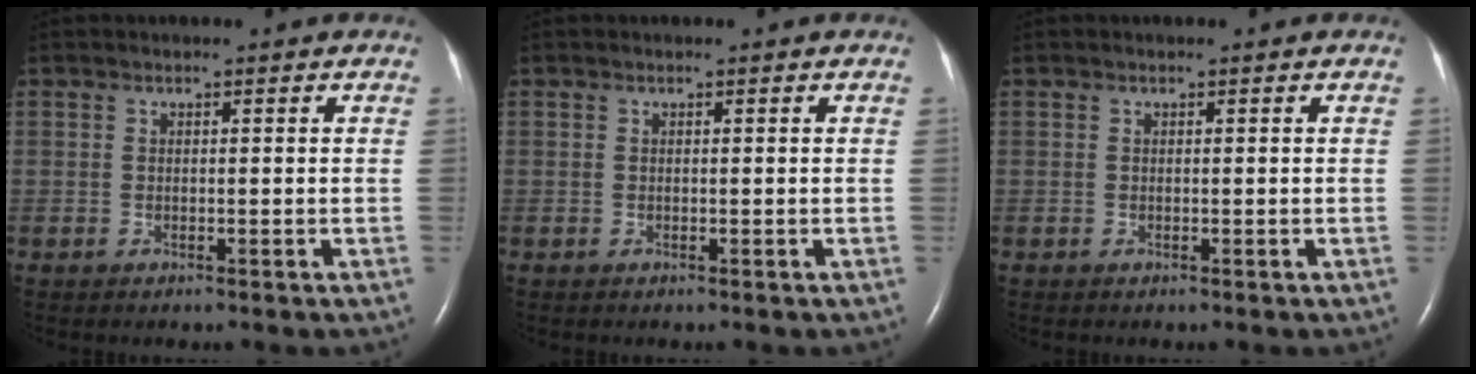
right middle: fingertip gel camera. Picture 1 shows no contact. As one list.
[{"total": 0.0}, {"total": 0.0}]